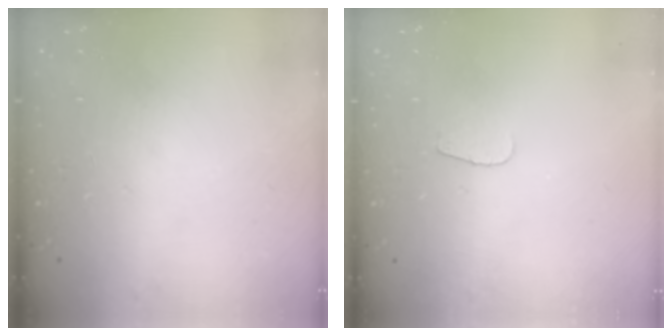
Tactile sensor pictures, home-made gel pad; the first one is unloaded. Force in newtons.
{"total": 3.6, "press": 3.5, "slide": 0.4}